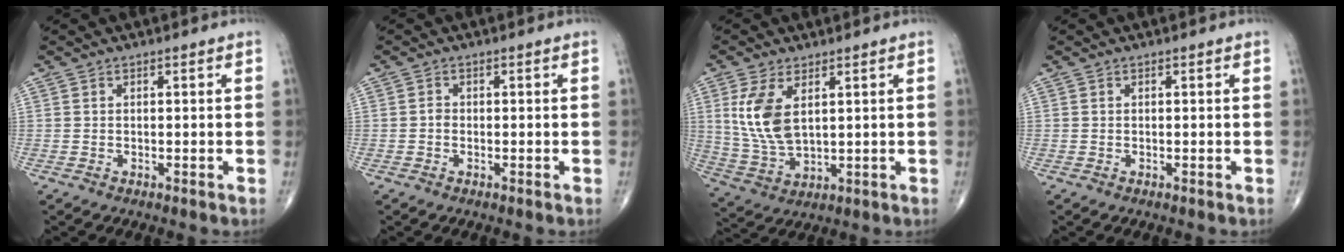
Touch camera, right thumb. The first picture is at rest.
{"total": 1.0, "force": [-0.3, 0.8, 0.5], "torque": [-0.004, 0.003, -0.008]}
{"total": 9.9, "force": [2.9, 5.0, 8.0], "torque": [-0.166, -0.013, 0.071]}
{"total": 0.0}